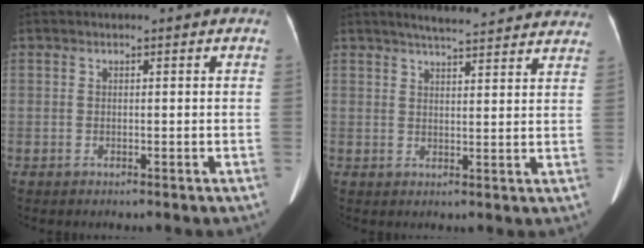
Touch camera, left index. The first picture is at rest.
{"total": 15.0, "force": [13.7, 2.2, 5.7], "torque": [-0.069, 0.022, 0.165]}